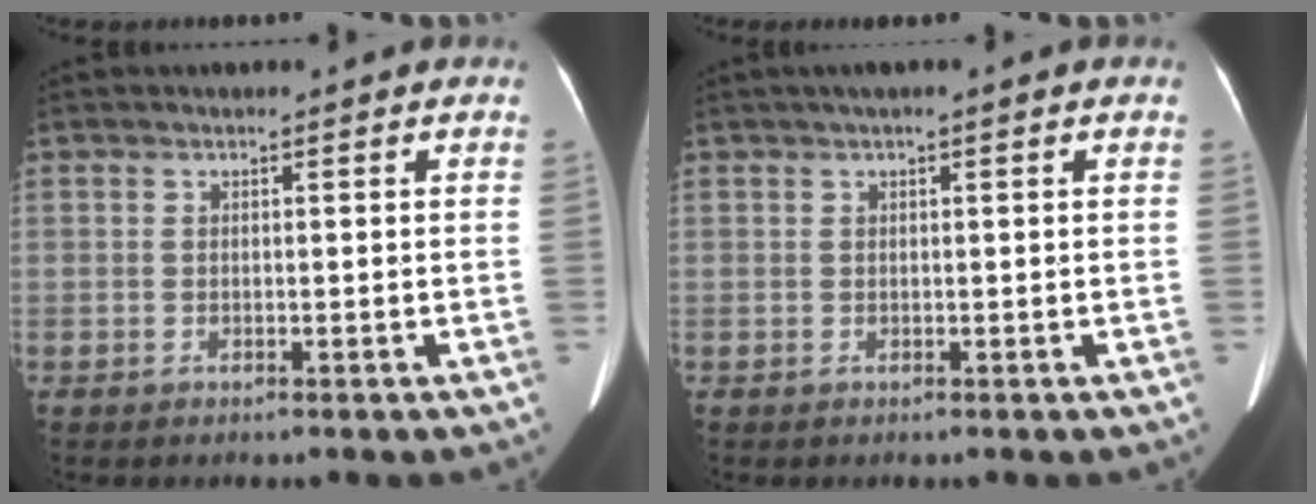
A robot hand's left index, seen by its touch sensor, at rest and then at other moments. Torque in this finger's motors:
{"motor_torque": [0.26, -0.20, 0.04, 0.06]}